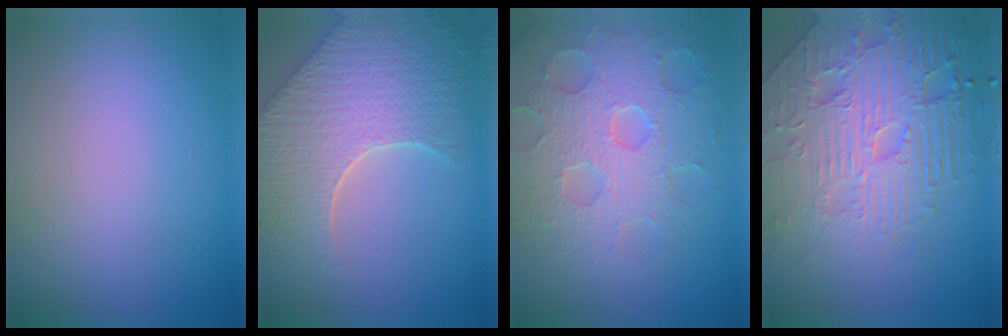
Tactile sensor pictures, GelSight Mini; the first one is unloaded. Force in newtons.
{"total": 8.7, "press": 6.3, "slide": 6.0}
{"total": 7.0, "press": 5.5, "slide": 4.3}
{"total": 7.6, "press": 6.1, "slide": 4.7}